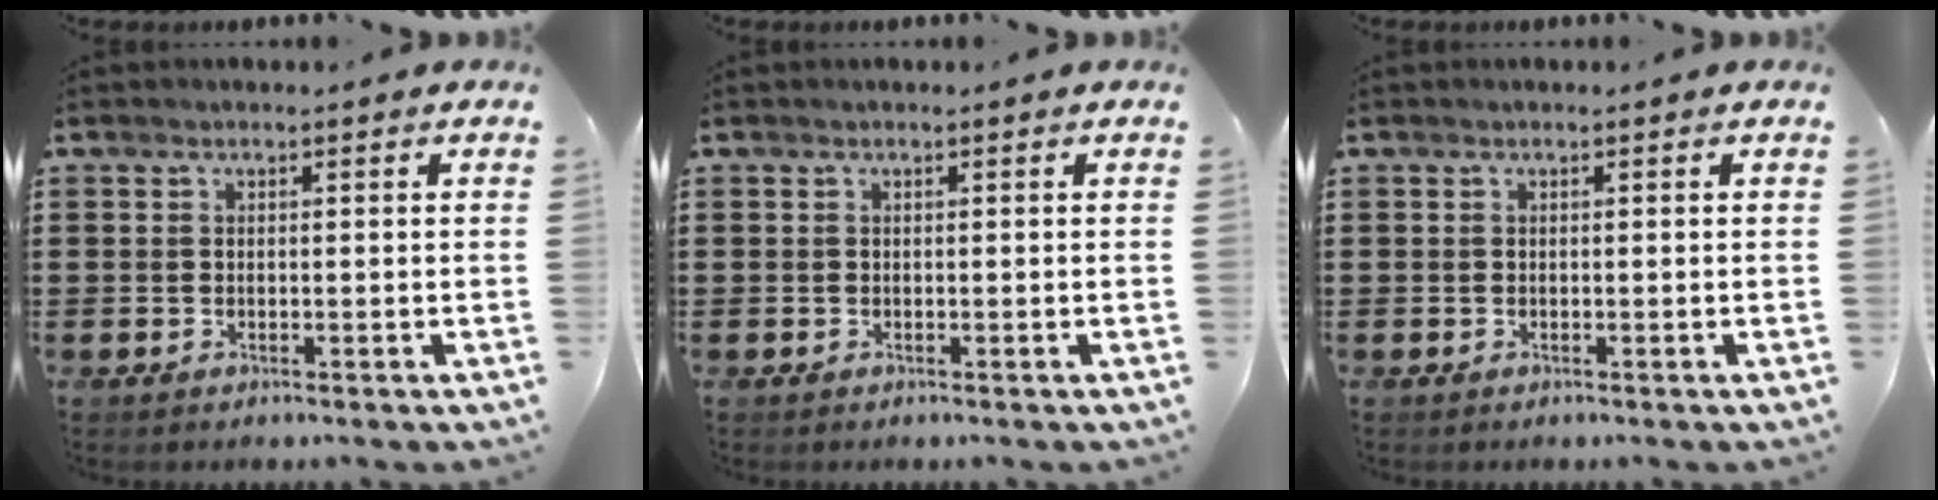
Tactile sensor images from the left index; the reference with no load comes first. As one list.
[{"total": 0.0}, {"total": 0.0}]